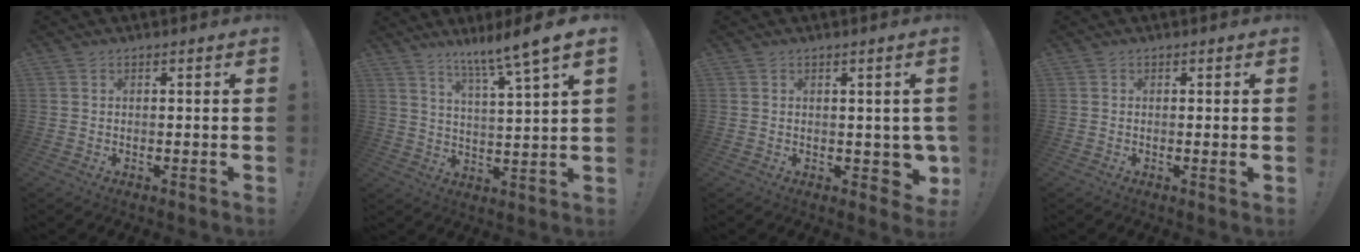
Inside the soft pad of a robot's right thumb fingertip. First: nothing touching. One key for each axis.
{"total": 9.6, "fx": 7.2, "fy": -1.2, "fz": 6.3, "tx": -0.107, "ty": -0.055, "tz": 0.111}
{"total": 5.1, "fx": -0.2, "fy": 3.7, "fz": 3.5, "tx": -0.029, "ty": 0.004, "tz": 0.005}
{"total": 1.4, "fx": 0.2, "fy": -0.2, "fz": 1.4, "tx": -0.014, "ty": -0.005, "tz": 0.001}